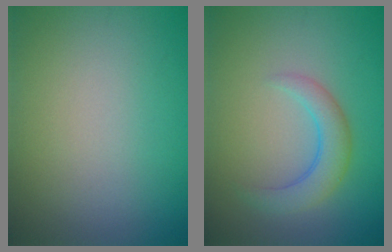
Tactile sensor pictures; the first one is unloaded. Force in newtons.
{"total": 2.9, "press": 2.9, "slide": 0.3}